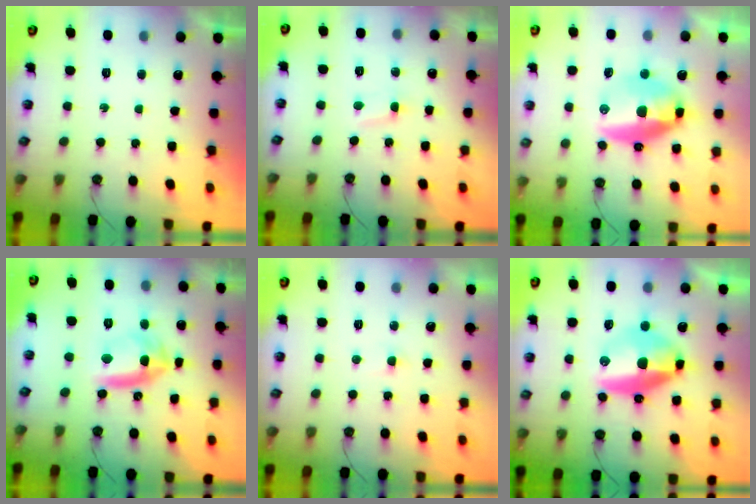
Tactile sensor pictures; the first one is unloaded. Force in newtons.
{"total": 1.0, "press": 1.0, "slide": 0.1}
{"total": 18.0, "press": 15.9, "slide": 8.4}
{"total": 11.4, "press": 11.4, "slide": 1.3}
{"total": 1.7, "press": 1.7, "slide": 0.3}
{"total": 13.5, "press": 13.4, "slide": 1.8}